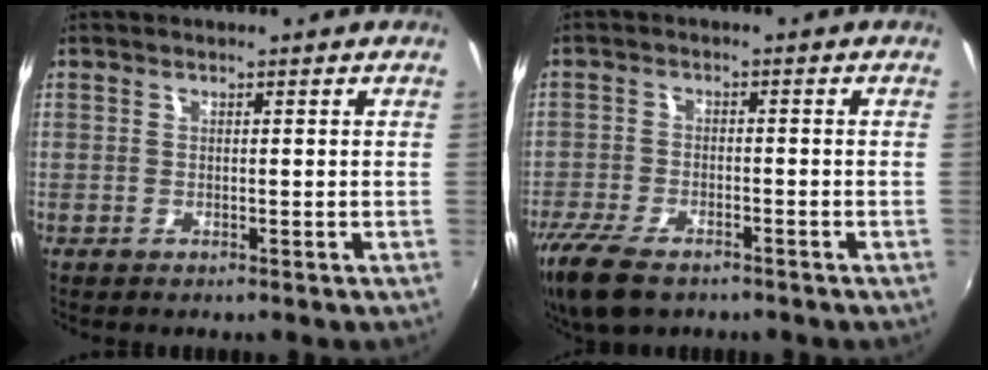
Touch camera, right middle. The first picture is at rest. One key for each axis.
{"total": 11.3, "fx": -8.1, "fy": 4.7, "fz": 6.3, "tx": -0.163, "ty": -0.034, "tz": -0.149}